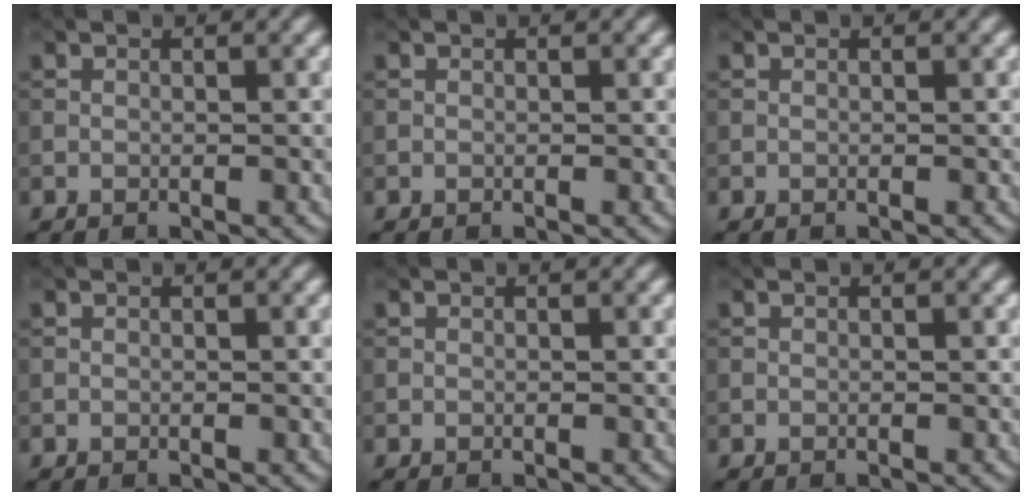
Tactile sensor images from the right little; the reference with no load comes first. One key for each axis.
{"total": 0.0}
{"total": 0.0}
{"total": 0.0}
{"total": 0.0}
{"total": 0.0}